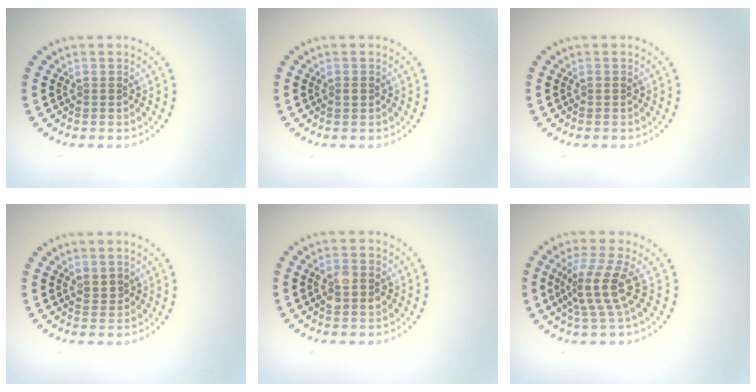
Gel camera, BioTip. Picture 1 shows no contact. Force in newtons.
{"total": 0.6, "press": 0.6, "slide": 0.1}
{"total": 0.0}
{"total": 0.9, "press": 0.7, "slide": 0.6}
{"total": 2.7, "press": 2.7, "slide": 0.1}
{"total": 3.8, "press": 2.9, "slide": 2.4}